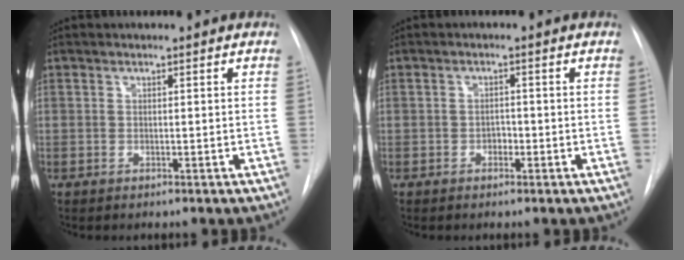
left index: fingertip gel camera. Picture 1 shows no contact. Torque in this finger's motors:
{"motor_torque": [0.15, -0.06, -0.03, -0.01]}